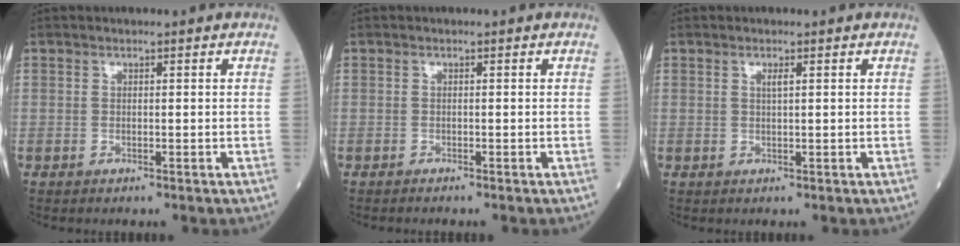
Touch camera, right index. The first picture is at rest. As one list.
[{"total": 1.3, "force": [-1.2, -0.1, 0.5], "torque": [-0.002, 0.001, -0.016]}, {"total": 0.9, "force": [0.4, 0.0, 0.8], "torque": [-0.021, -0.001, 0.007]}]